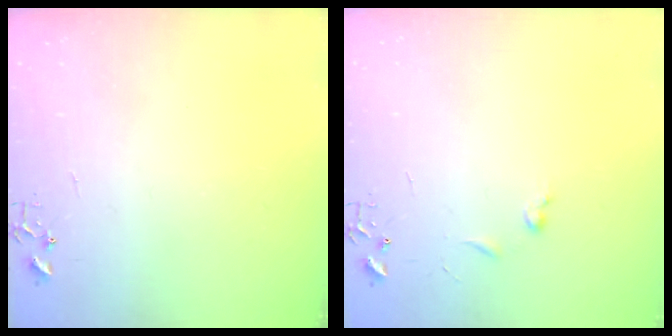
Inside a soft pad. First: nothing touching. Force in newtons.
{"total": 4.4, "press": 4.3, "slide": 0.6}